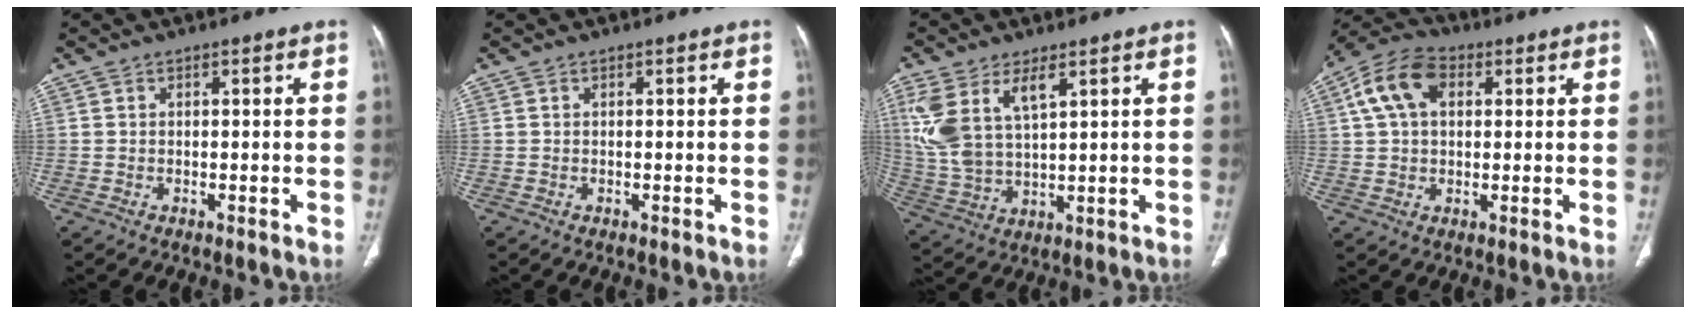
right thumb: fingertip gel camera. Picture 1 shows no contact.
{"total": 0.0}
{"total": 11.9, "force": [5.3, 5.7, 9.1], "torque": [-0.201, -0.013, 0.120]}
{"total": 10.5, "force": [3.1, 6.9, 7.3], "torque": [-0.137, 0.022, 0.048]}